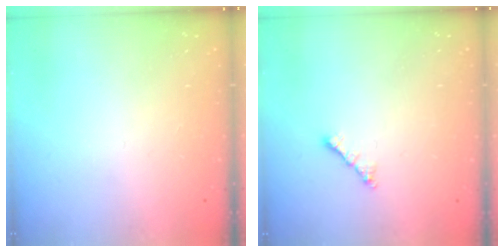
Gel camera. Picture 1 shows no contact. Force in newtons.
{"total": 1.8, "press": 1.8, "slide": 0.5}